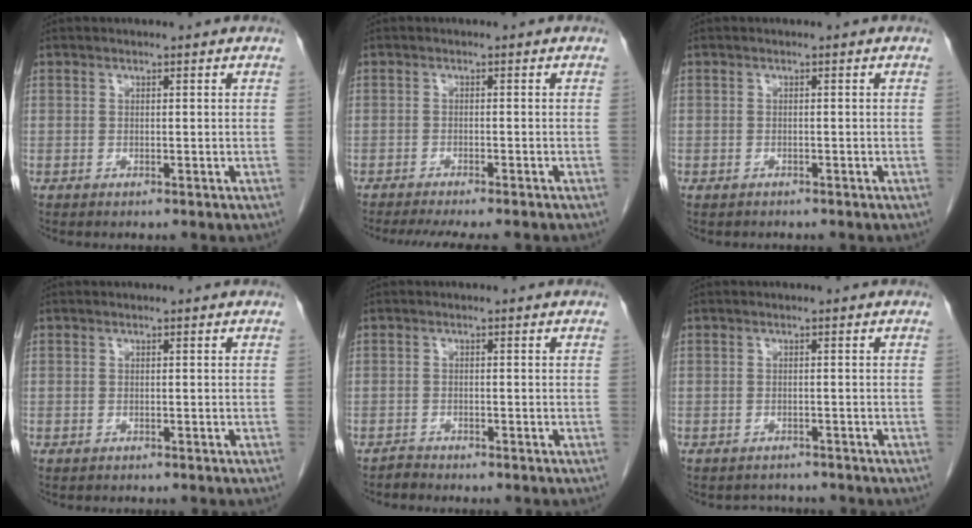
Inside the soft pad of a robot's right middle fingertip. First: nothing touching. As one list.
[{"total": 9.3, "force": [-8.1, 1.2, 4.4], "torque": [-0.058, -0.017, -0.109]}, {"total": 0.8, "force": [-0.6, 0.5, 0.1], "torque": [-0.010, 0.001, -0.008]}, {"total": 0.0}, {"total": 1.0, "force": [-1.0, 0.1, -0.2], "torque": [0.003, -0.003, -0.020]}, {"total": 2.3, "force": [-2.1, 0.9, -0.2], "torque": [-0.002, -0.003, -0.031]}]